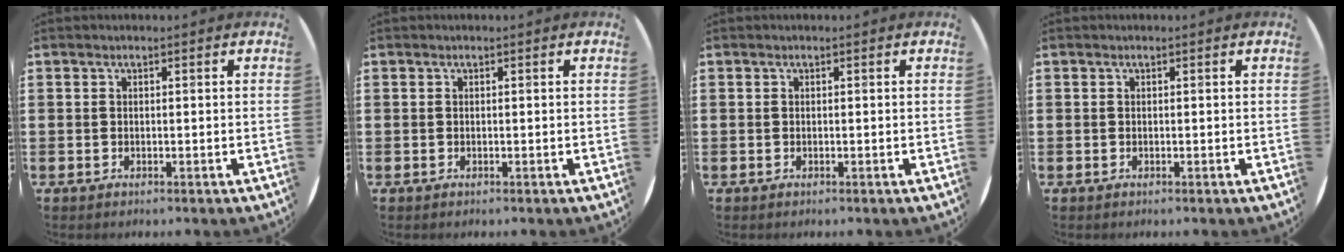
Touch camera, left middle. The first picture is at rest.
{"total": 0.0}
{"total": 0.0}
{"total": 0.0}